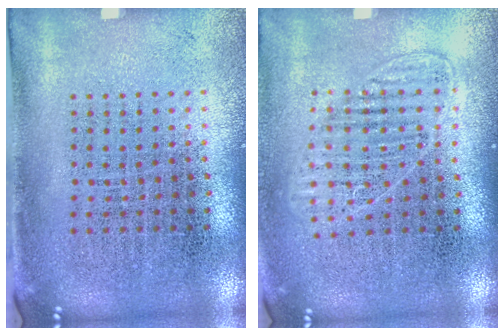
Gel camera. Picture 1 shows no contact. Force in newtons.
{"total": 1.4, "press": 1.2, "slide": 0.7}